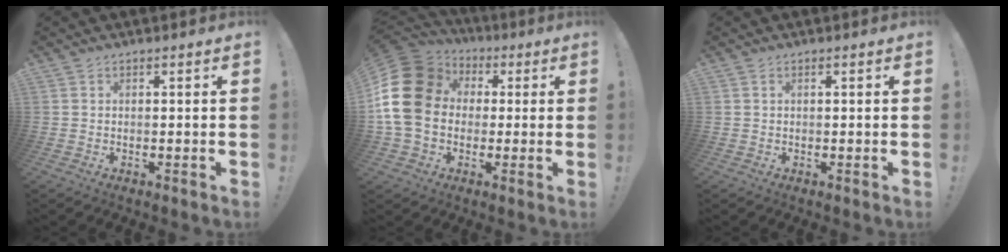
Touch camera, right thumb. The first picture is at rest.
{"total": 19.4, "force": [1.8, 15.3, 11.8], "torque": [-0.231, 0.009, 0.041]}
{"total": 0.6, "force": [0.4, 0.0, 0.5], "torque": [-0.012, 0.002, 0.008]}